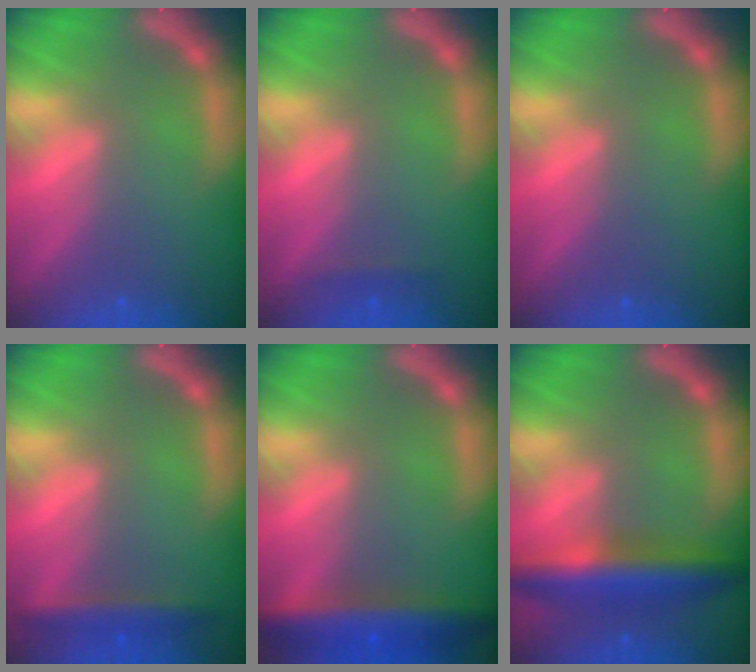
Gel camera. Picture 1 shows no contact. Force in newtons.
{"total": 0.9}
{"total": 0.0}
{"total": 2.9}
{"total": 6.5}
{"total": 6.5}